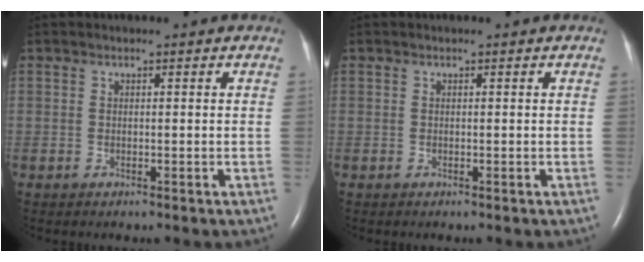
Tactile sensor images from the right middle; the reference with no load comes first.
{"total": 0.0}